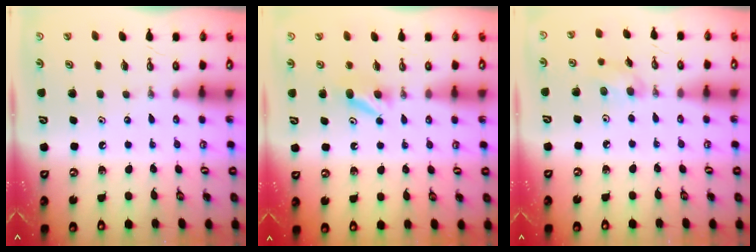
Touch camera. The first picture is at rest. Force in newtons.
{"total": 4.7, "press": 4.6, "slide": 0.7}
{"total": 7.4, "press": 5.6, "slide": 4.8}